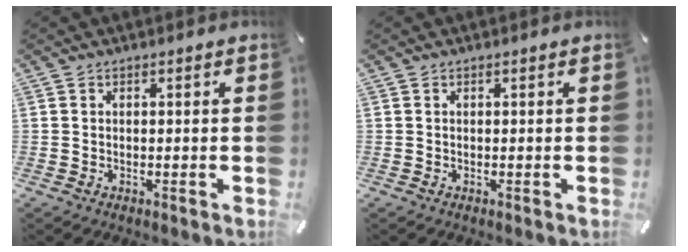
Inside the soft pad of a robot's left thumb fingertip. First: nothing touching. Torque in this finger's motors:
{"motor_torque": [0.00, -0.01, 0.02, -0.02, -0.01]}